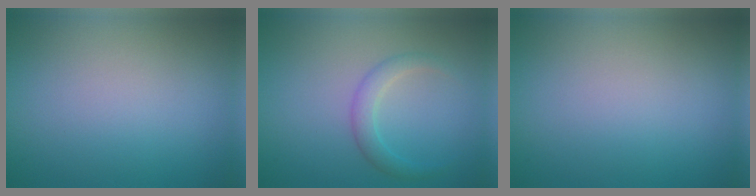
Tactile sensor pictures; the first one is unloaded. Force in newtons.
{"total": 1.9, "press": 1.9, "slide": 0.1}
{"total": 0.0}